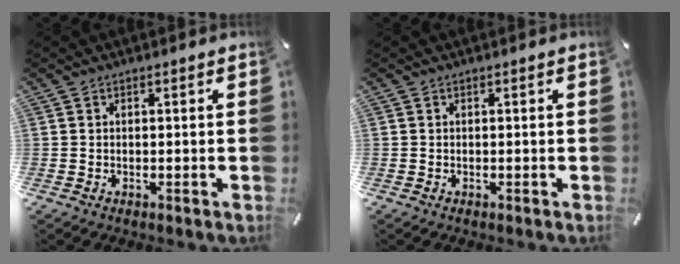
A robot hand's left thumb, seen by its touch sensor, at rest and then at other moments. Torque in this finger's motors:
{"motor_torque": [-0.01, 0.02, -0.03, 0.03, 0.00]}